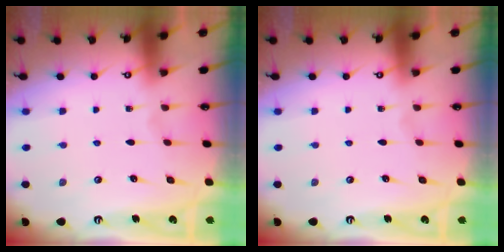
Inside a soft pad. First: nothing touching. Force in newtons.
{"total": 0.0}